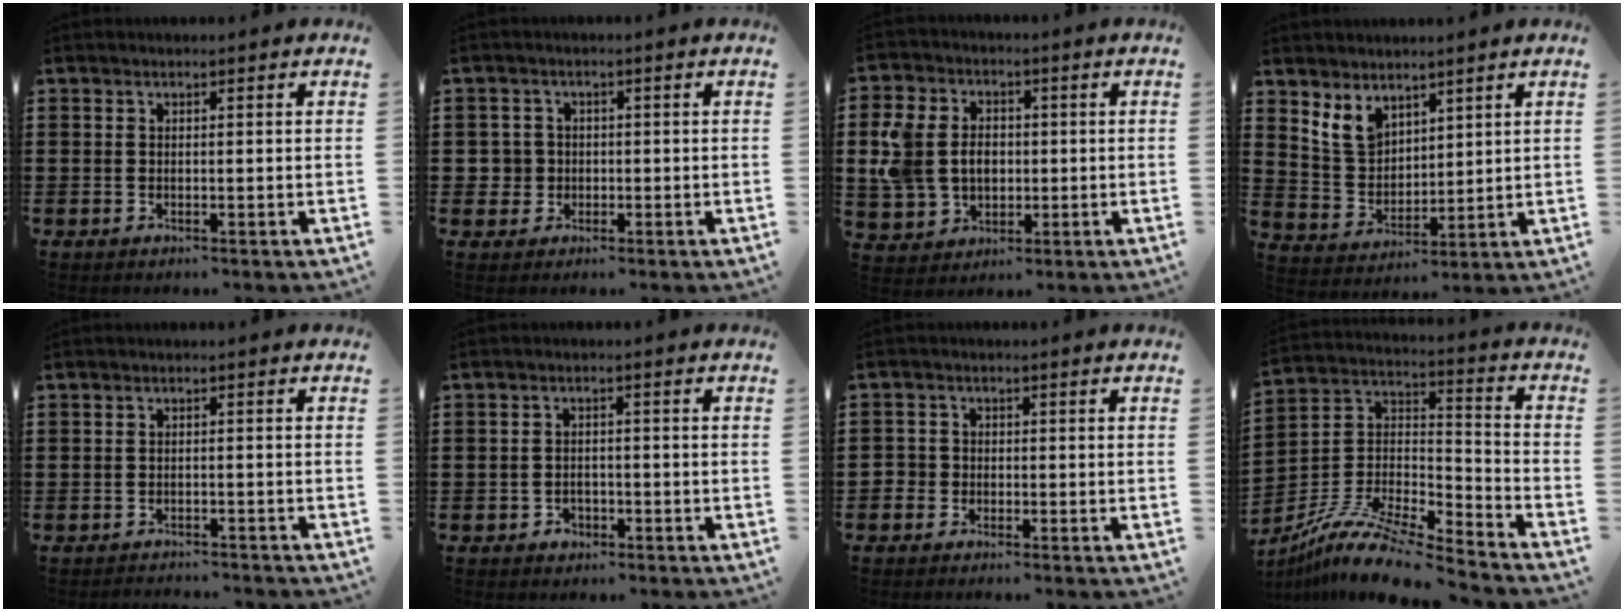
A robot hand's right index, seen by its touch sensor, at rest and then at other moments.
{"total": 3.0, "force": [-0.4, 2.9, 0.6], "torque": [-0.033, 0.005, -0.014]}
{"total": 7.9, "force": [0.3, 6.6, 4.4], "torque": [-0.132, 0.013, 0.001]}
{"total": 5.7, "force": [4.0, 3.6, 1.9], "torque": [-0.057, 0.001, 0.078]}
{"total": 1.5, "force": [-1.5, 0.1, 0.0], "torque": [-0.005, 0.002, -0.033]}
{"total": 1.7, "force": [-1.2, 1.2, 0.5], "torque": [-0.015, 0.001, -0.026]}
{"total": 1.8, "force": [-1.1, 1.4, 0.1], "torque": [-0.007, 0.006, -0.026]}
{"total": 11.5, "force": [-9.8, 2.1, 5.7], "torque": [-0.120, 0.022, -0.196]}